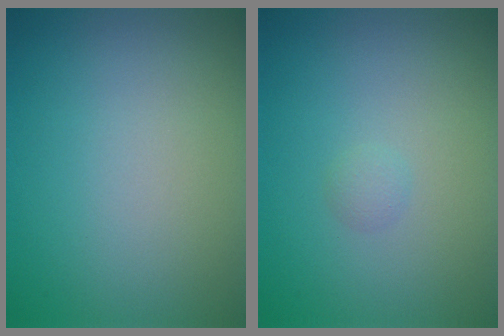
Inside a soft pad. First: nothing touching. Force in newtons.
{"total": 0.7, "press": 0.7, "slide": 0.0}